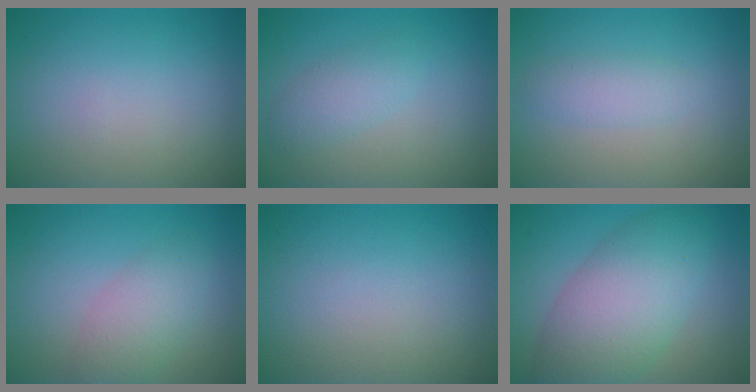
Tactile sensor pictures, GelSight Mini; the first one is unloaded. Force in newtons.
{"total": 2.2, "press": 2.2, "slide": 0.1}
{"total": 1.8, "press": 1.8, "slide": 0.1}
{"total": 3.4, "press": 3.4, "slide": 0.2}
{"total": 0.0}
{"total": 7.9, "press": 7.9, "slide": 0.2}